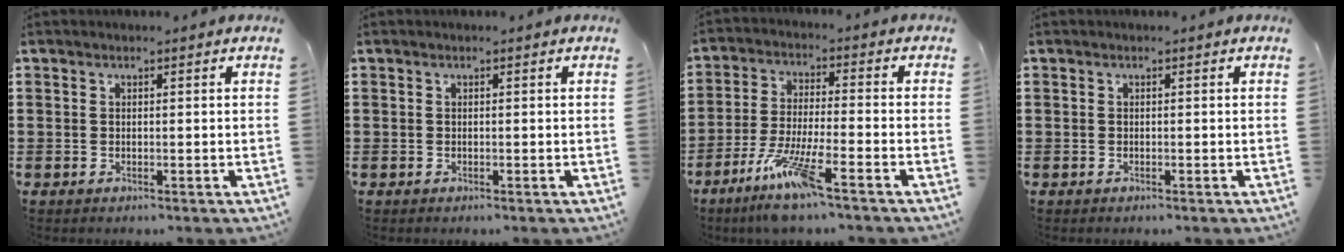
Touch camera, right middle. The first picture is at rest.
{"total": 0.0}
{"total": 8.5, "force": [-5.8, 0.6, 6.3], "torque": [-0.130, -0.011, -0.110]}
{"total": 0.0}